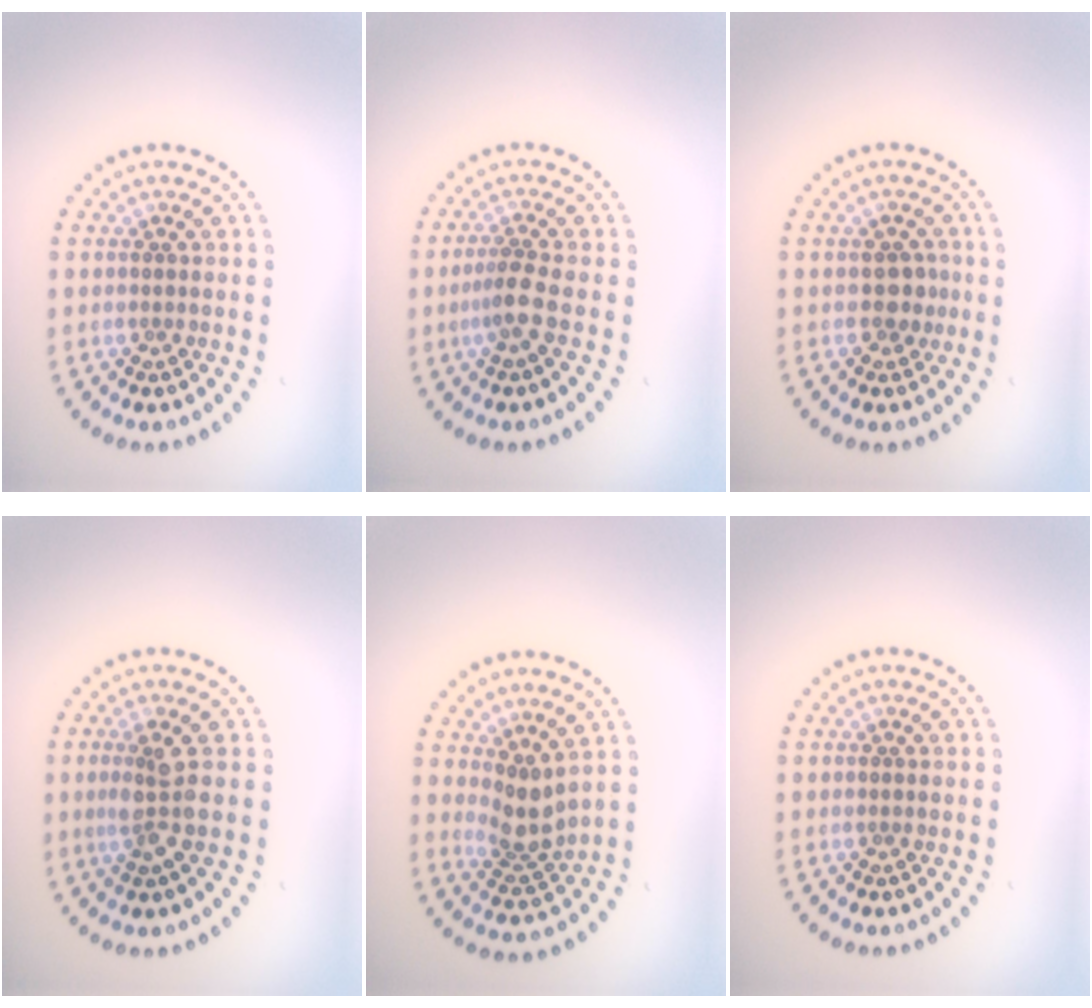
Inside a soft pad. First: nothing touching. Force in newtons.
{"total": 2.3, "press": 1.7, "slide": 1.6}
{"total": 1.5, "press": 1.5, "slide": 0.5}
{"total": 2.8, "press": 2.2, "slide": 1.6}
{"total": 2.9, "press": 2.2, "slide": 1.8}
{"total": 0.0}